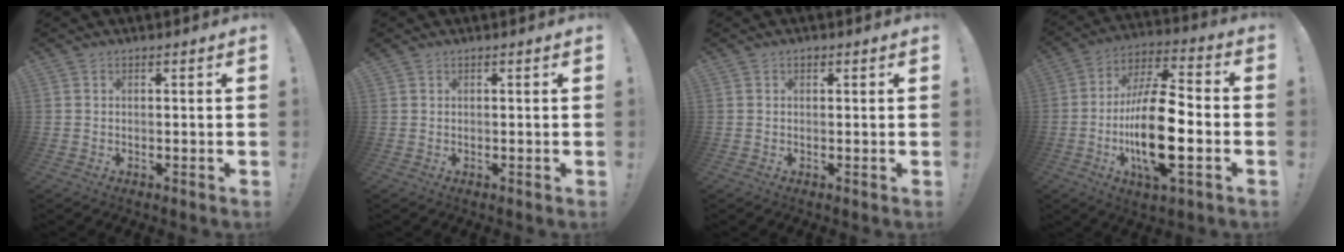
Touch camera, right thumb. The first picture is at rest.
{"total": 0.5, "force": [0.4, 0.3, 0.1], "torque": [0.004, -0.002, 0.008]}
{"total": 0.7, "force": [0.4, 0.5, 0.2], "torque": [-0.004, 0.000, 0.008]}
{"total": 20.7, "force": [-4.2, 7.5, 18.8], "torque": [-0.360, 0.004, -0.072]}